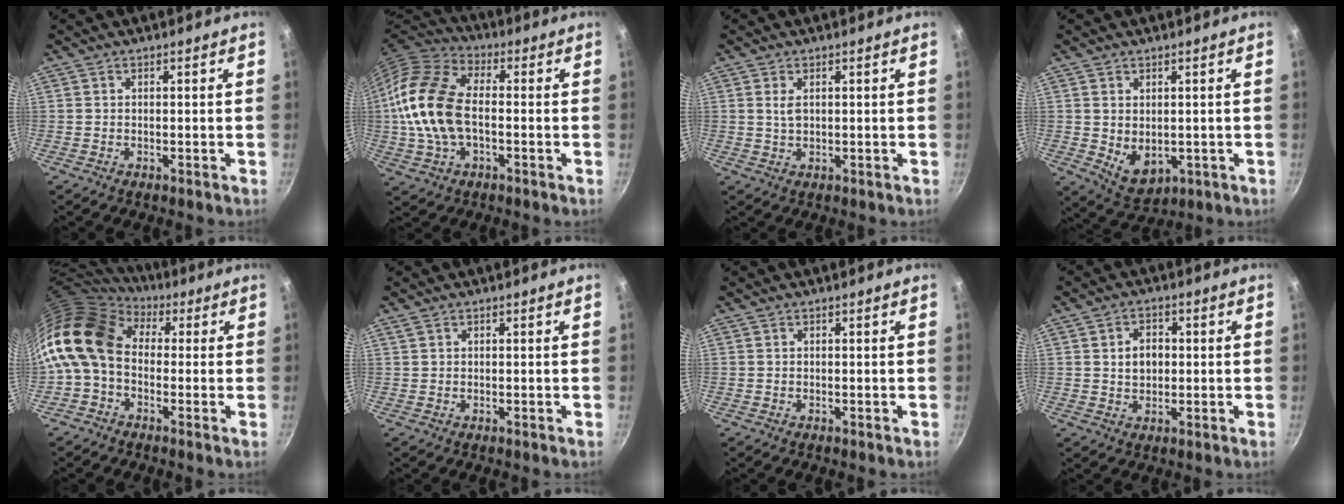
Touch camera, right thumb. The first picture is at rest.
{"total": 16.8, "force": [-1.1, 10.0, 13.5], "torque": [-0.258, 0.030, -0.033]}
{"total": 2.2, "force": [0.6, 1.3, 1.7], "torque": [-0.030, -0.004, 0.013]}
{"total": 6.4, "force": [0.1, 4.4, 4.6], "torque": [-0.064, -0.018, 0.019]}
{"total": 15.1, "force": [1.3, 11.0, 10.2], "torque": [-0.199, 0.025, 0.001]}
{"total": 0.9, "force": [0.5, 0.6, 0.4], "torque": [-0.007, 0.003, 0.010]}
{"total": 0.0}
{"total": 4.0, "force": [0.4, 3.1, 2.5], "torque": [-0.024, 0.006, 0.007]}